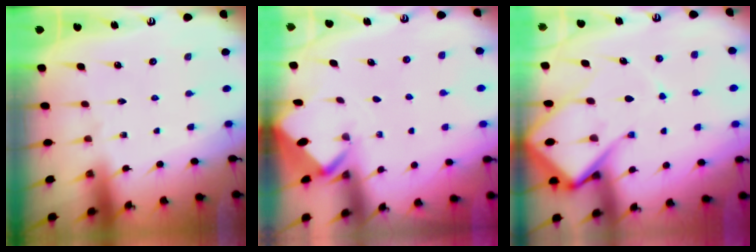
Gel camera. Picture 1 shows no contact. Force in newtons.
{"total": 2.2, "press": 2.2, "slide": 0.1}
{"total": 16.7, "press": 16.6, "slide": 1.7}